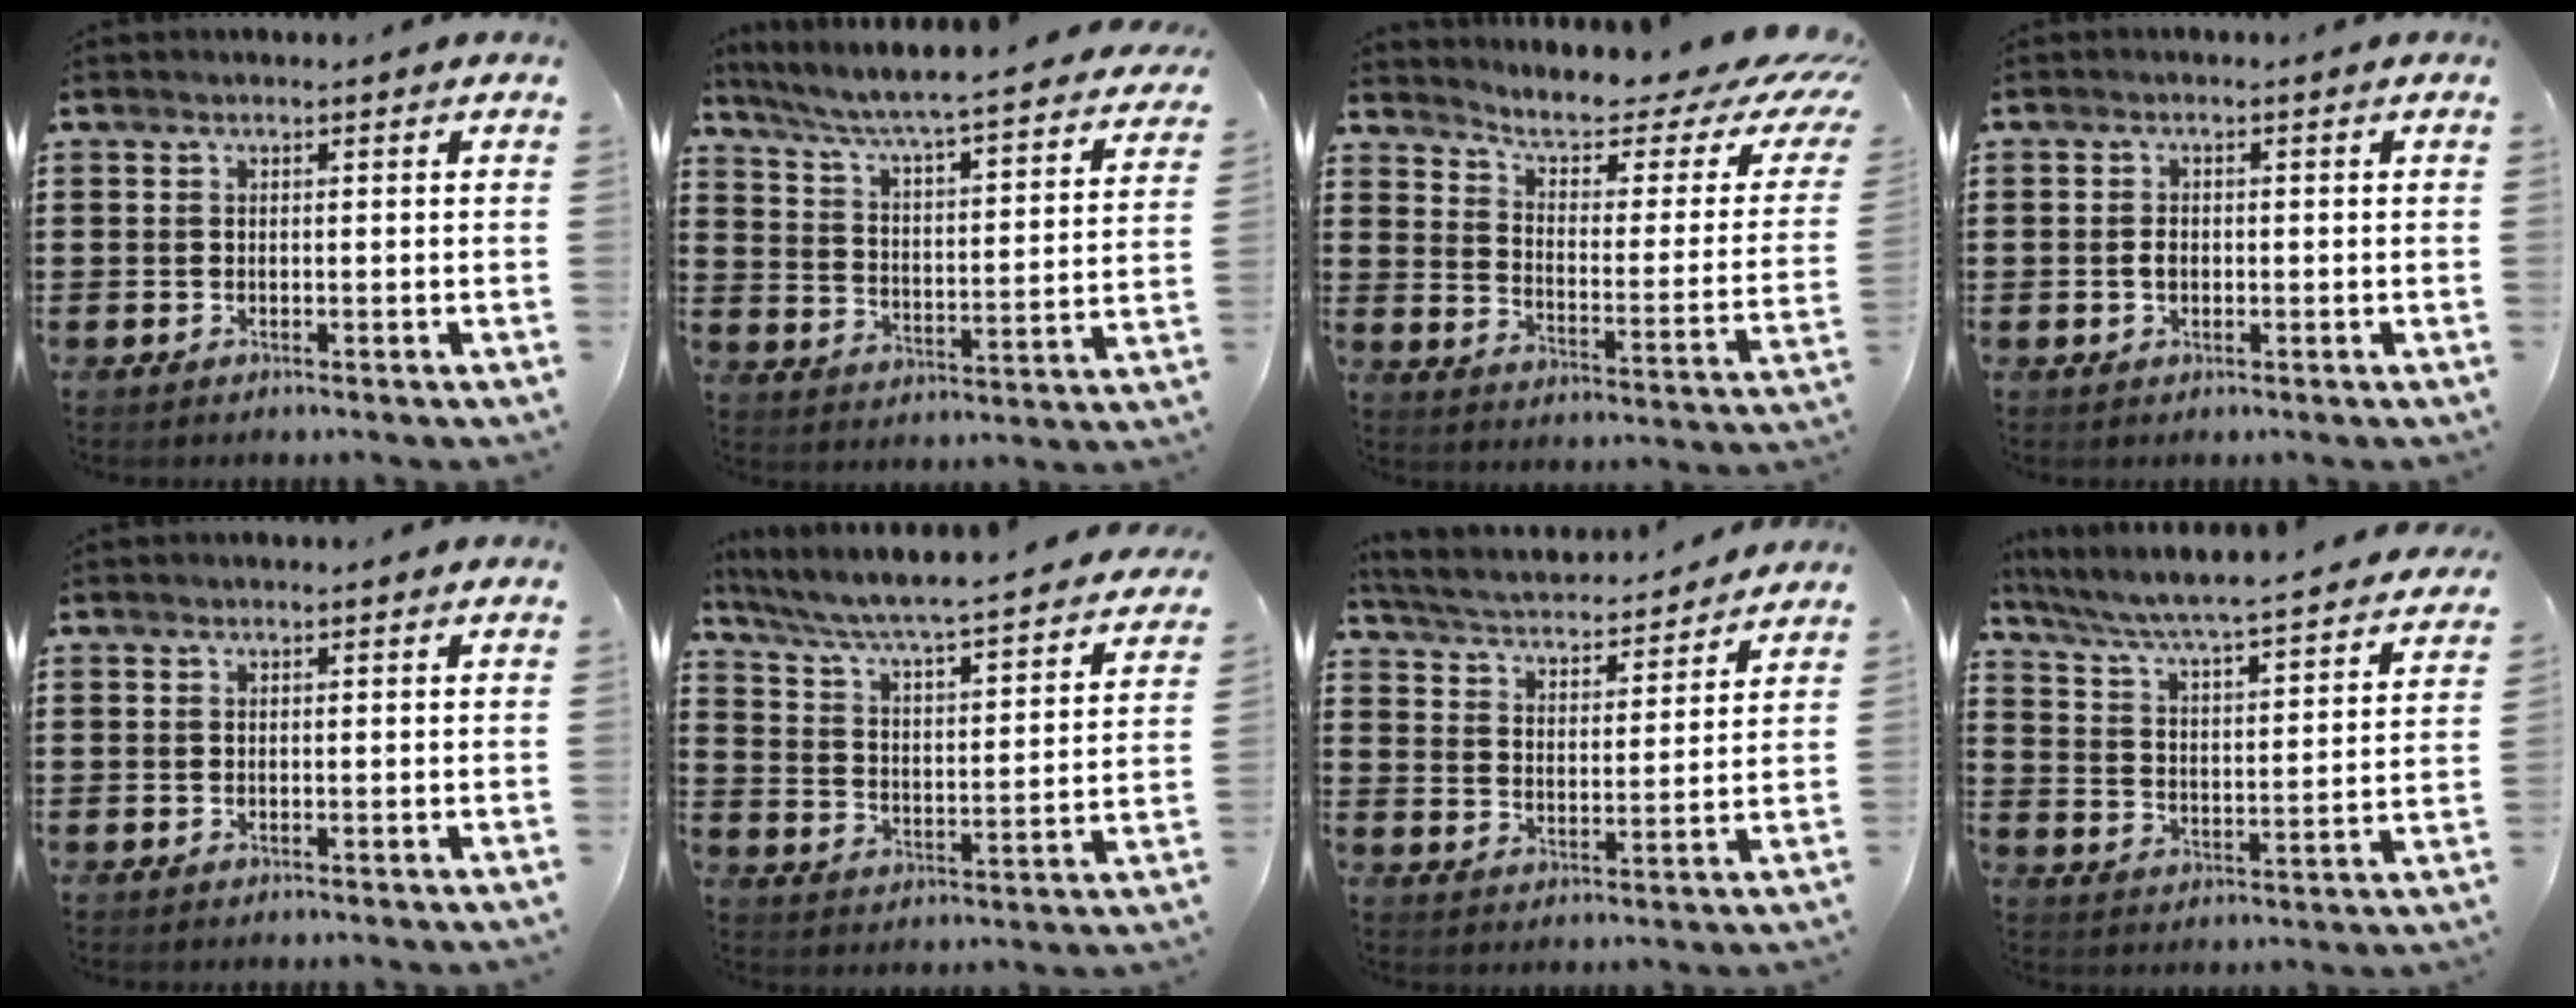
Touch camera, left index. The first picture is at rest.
{"total": 4.9, "force": [4.4, -0.5, 2.1], "torque": [-0.064, -0.046, 0.063]}
{"total": 6.2, "force": [4.5, 1.7, 3.9], "torque": [-0.088, -0.033, 0.073]}
{"total": 1.6, "force": [-0.2, 1.0, 1.2], "torque": [-0.026, 0.006, -0.005]}
{"total": 0.0}
{"total": 4.8, "force": [4.3, -0.2, 2.1], "torque": [-0.064, -0.048, 0.062]}
{"total": 3.5, "force": [3.5, 0.2, 0.5], "torque": [-0.035, -0.030, 0.052]}
{"total": 4.7, "force": [4.3, -0.5, 1.7], "torque": [-0.057, -0.045, 0.061]}